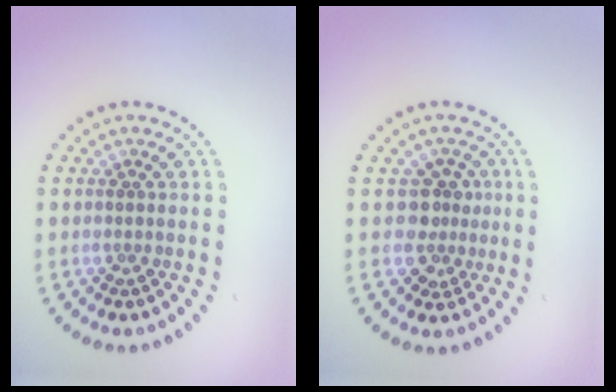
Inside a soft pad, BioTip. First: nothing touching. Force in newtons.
{"total": 2.9, "press": 2.4, "slide": 1.6}